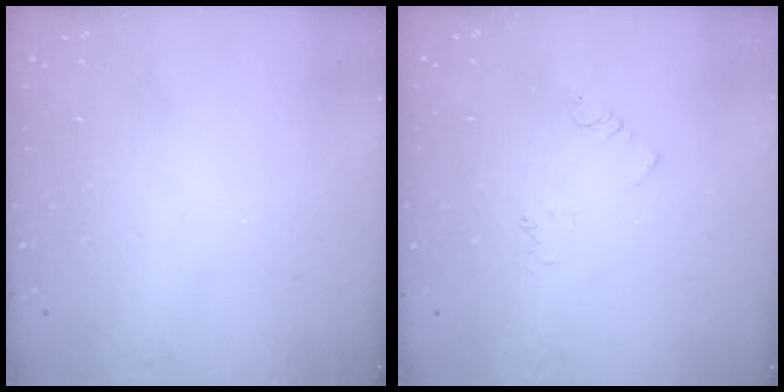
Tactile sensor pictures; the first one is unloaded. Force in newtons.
{"total": 3.3, "press": 3.3, "slide": 0.6}